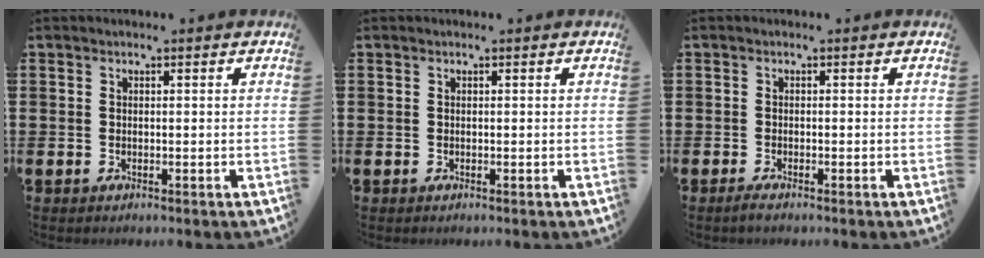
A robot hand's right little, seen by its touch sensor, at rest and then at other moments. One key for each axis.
{"total": 0.0}
{"total": 0.9, "fx": -0.4, "fy": 0.1, "fz": 0.8, "tx": -0.014, "ty": -0.002, "tz": -0.007}